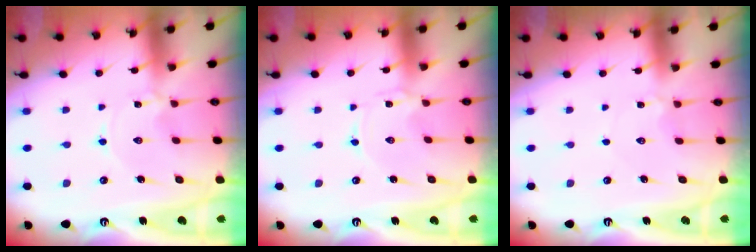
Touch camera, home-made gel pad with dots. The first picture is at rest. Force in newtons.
{"total": 0.0}
{"total": 2.6, "press": 2.6, "slide": 0.2}